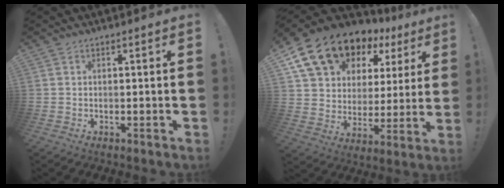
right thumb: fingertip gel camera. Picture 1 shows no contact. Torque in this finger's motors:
{"motor_torque": [0.02, 2.34, 1.45, 1.32, 0.20]}